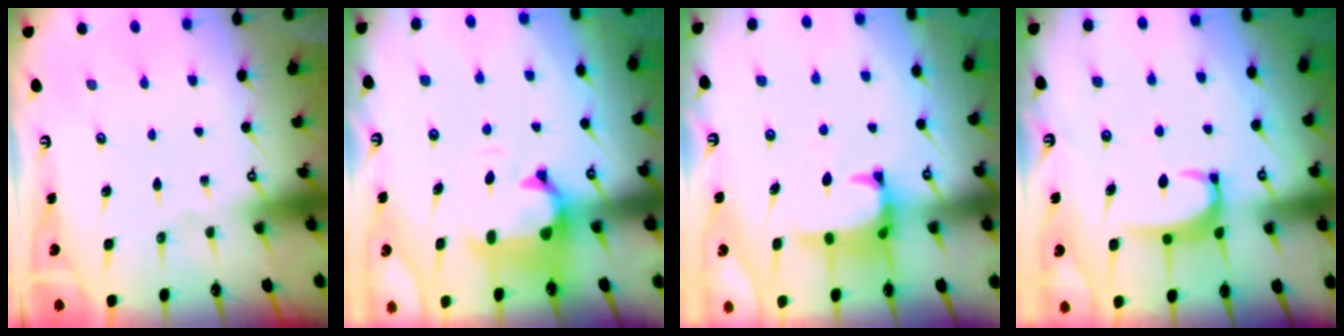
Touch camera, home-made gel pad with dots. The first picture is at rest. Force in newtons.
{"total": 1.2, "press": 0.2, "slide": 1.2}
{"total": 1.0, "press": 0.7, "slide": 0.8}
{"total": 3.4, "press": 3.4, "slide": 0.4}